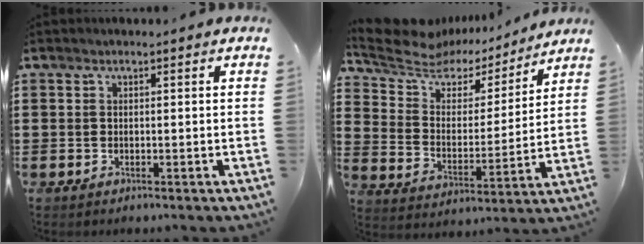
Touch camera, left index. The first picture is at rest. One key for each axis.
{"total": 6.9, "fx": 5.8, "fy": 3.3, "fz": 1.8, "tx": -0.075, "ty": -0.037, "tz": 0.099}